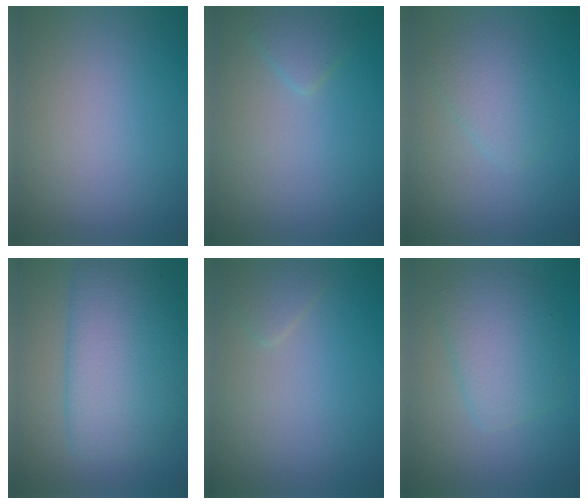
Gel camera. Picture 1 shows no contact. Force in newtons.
{"total": 1.7, "press": 1.7, "slide": 0.1}
{"total": 2.4, "press": 2.4, "slide": 0.1}
{"total": 7.9, "press": 7.9, "slide": 0.1}
{"total": 1.2, "press": 1.2, "slide": 0.1}
{"total": 4.4, "press": 4.4, "slide": 0.1}